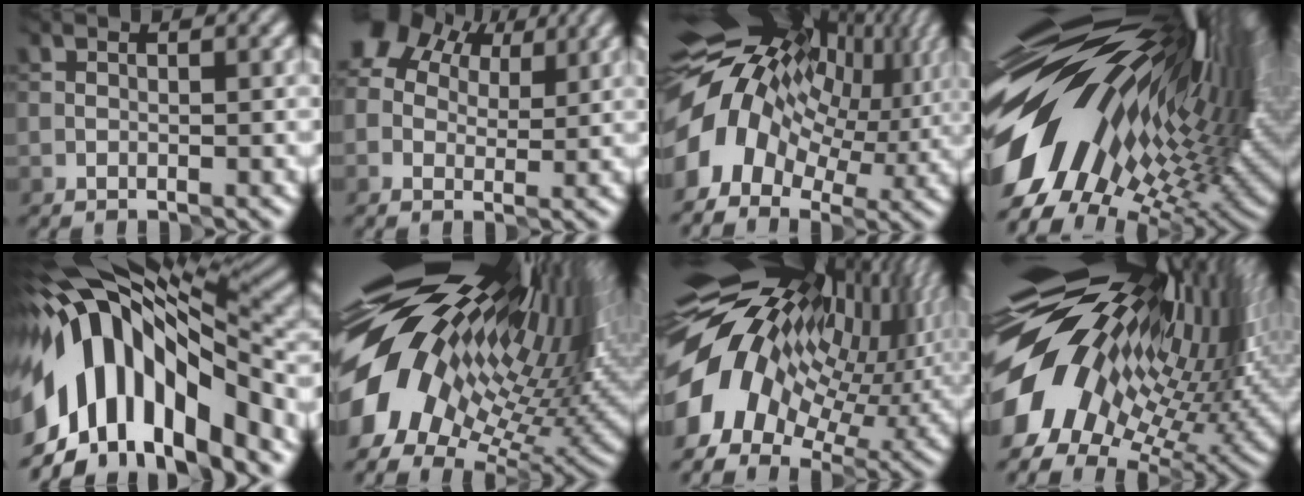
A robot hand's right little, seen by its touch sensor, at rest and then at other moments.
{"total": 7.4, "force": [2.9, 5.0, 4.6], "torque": [-0.084, 0.031, 0.040]}
{"total": 13.4, "force": [0.4, 9.2, 9.7], "torque": [-0.200, 0.007, 0.004]}
{"total": 18.2, "force": [3.1, 7.3, 16.4], "torque": [-0.296, -0.027, 0.060]}
{"total": 14.0, "force": [-2.8, 7.5, 11.4], "torque": [-0.198, 0.020, -0.047]}
{"total": 17.7, "force": [5.4, 7.3, 15.3], "torque": [-0.258, -0.022, 0.102]}
{"total": 13.6, "force": [2.6, 8.1, 10.6], "torque": [-0.207, 0.016, 0.049]}
{"total": 16.0, "force": [3.1, 8.0, 13.6], "torque": [-0.252, 0.007, 0.045]}